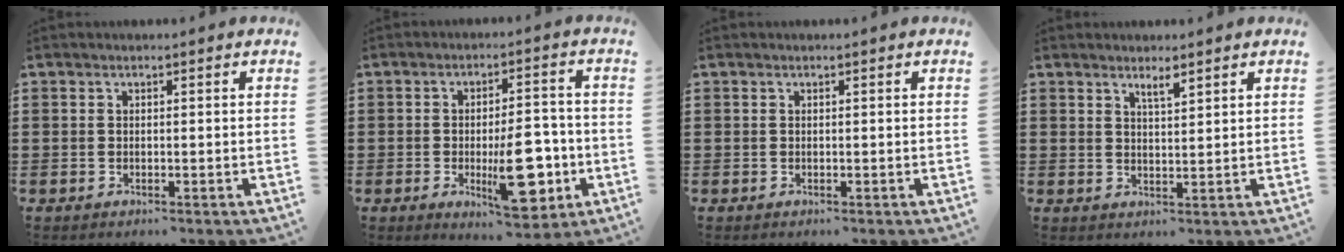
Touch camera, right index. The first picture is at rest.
{"total": 12.3, "force": [-3.1, 5.3, 10.7], "torque": [-0.147, -0.011, -0.045]}
{"total": 0.0}
{"total": 2.3, "force": [1.8, 0.3, 1.3], "torque": [-0.020, -0.001, 0.030]}